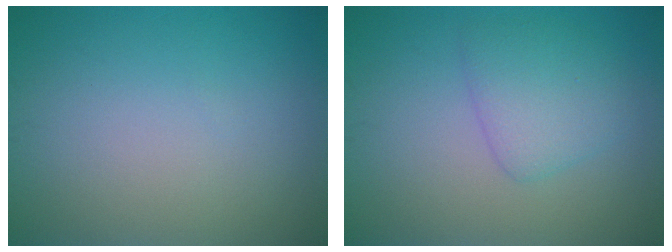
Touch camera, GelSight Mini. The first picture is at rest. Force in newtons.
{"total": 3.0, "press": 3.0, "slide": 0.2}